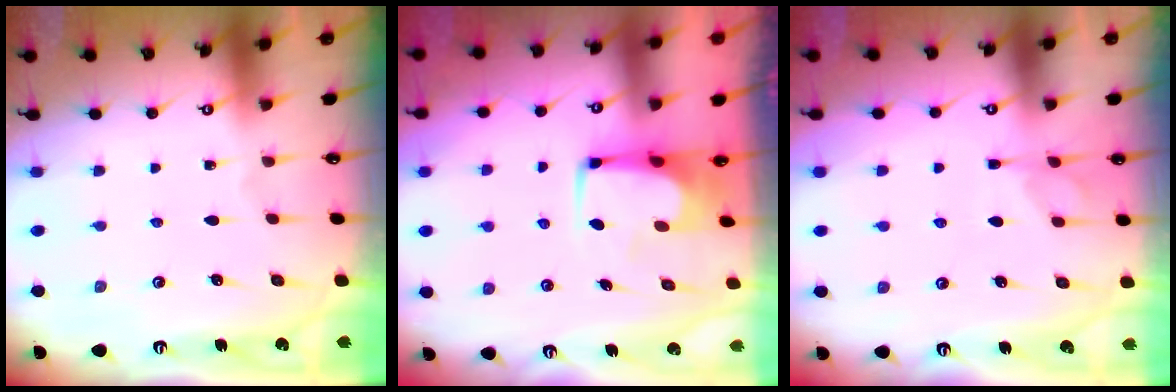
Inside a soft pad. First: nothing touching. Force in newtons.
{"total": 2.4, "press": 2.3, "slide": 0.5}
{"total": 1.1, "press": 0.4, "slide": 1.0}